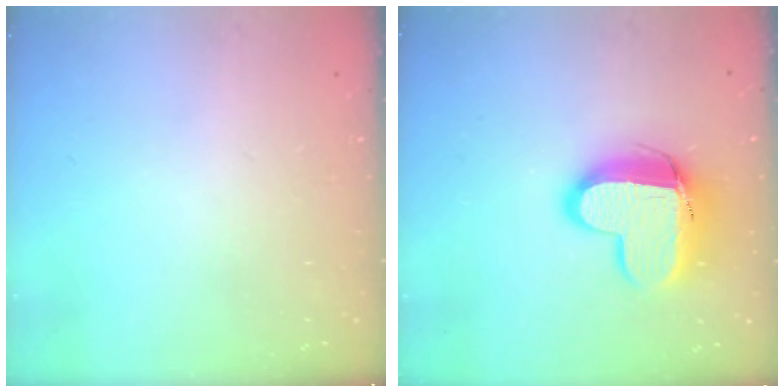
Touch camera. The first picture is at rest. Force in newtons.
{"total": 15.6, "press": 15.5, "slide": 1.5}